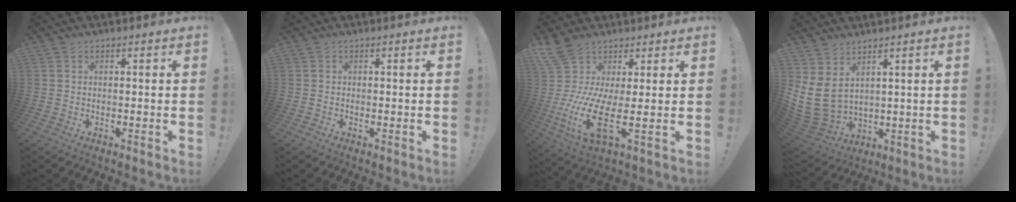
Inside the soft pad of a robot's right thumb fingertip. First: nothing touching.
{"total": 0.0}
{"total": 13.8, "force": [3.2, 4.1, 12.8], "torque": [-0.290, -0.054, 0.054]}
{"total": 10.3, "force": [2.5, 7.3, 6.8], "torque": [-0.153, -0.027, 0.051]}